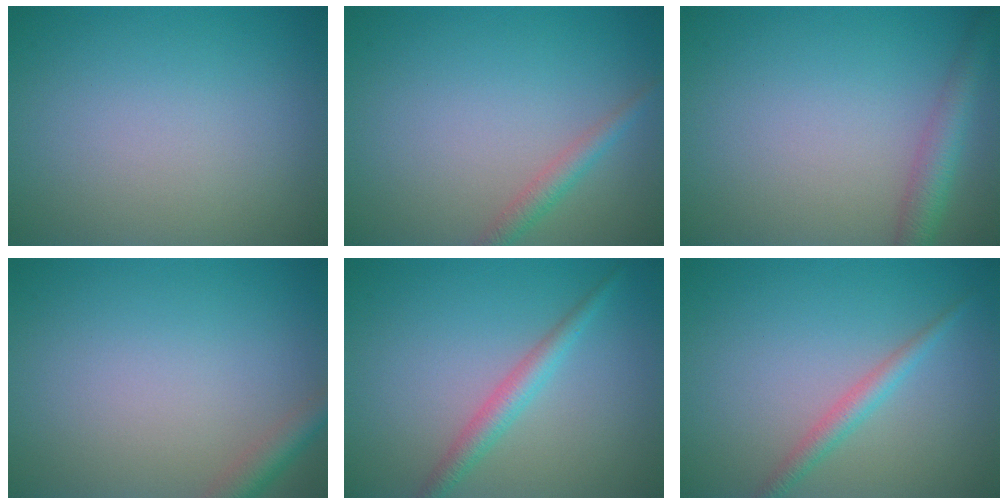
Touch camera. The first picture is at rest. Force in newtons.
{"total": 1.8, "press": 1.8, "slide": 0.1}
{"total": 3.0, "press": 3.0, "slide": 0.1}
{"total": 2.2, "press": 2.2, "slide": 0.2}
{"total": 2.3, "press": 2.3, "slide": 0.1}
{"total": 2.0, "press": 2.0, "slide": 0.0}